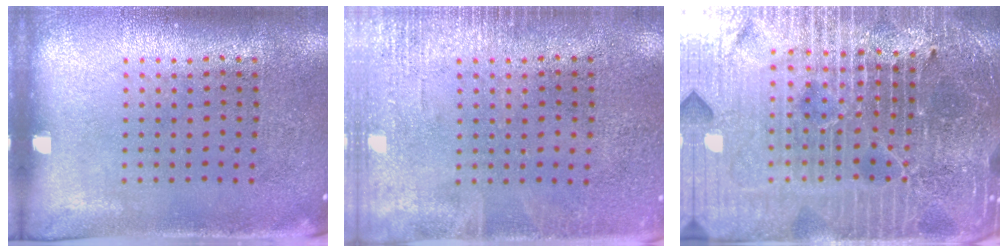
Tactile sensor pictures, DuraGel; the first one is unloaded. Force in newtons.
{"total": 1.9, "press": 1.9, "slide": 0.2}
{"total": 7.1, "press": 6.2, "slide": 3.5}